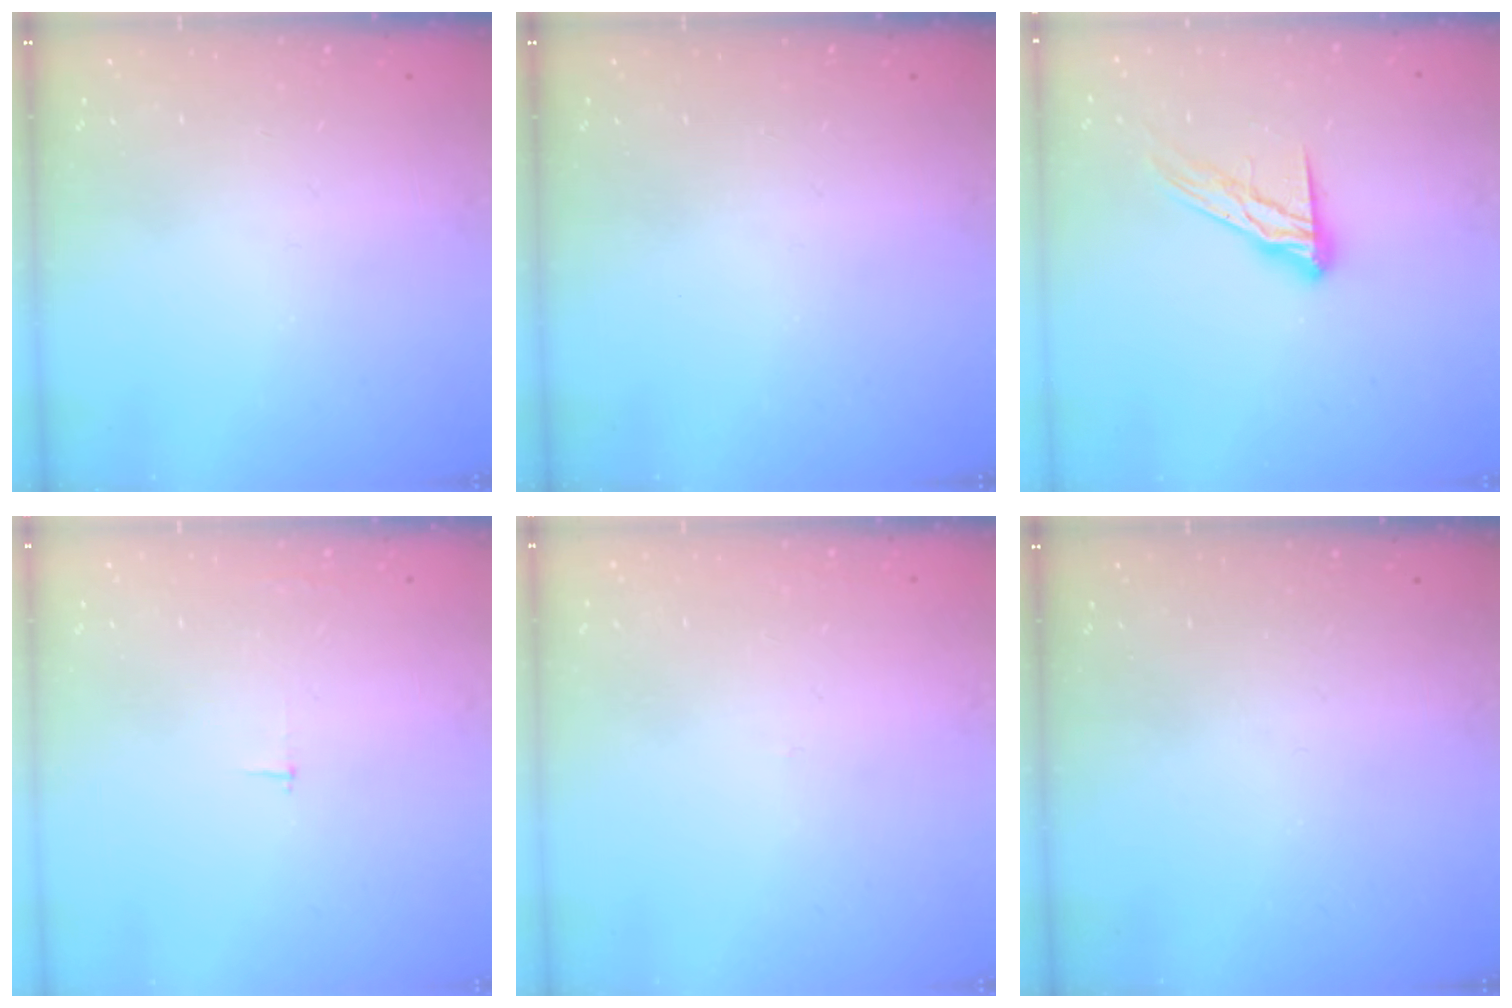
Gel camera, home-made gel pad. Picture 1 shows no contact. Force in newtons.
{"total": 0.0}
{"total": 11.6, "press": 11.6, "slide": 0.9}
{"total": 2.3, "press": 2.3, "slide": 0.2}
{"total": 2.7, "press": 2.7, "slide": 0.3}
{"total": 0.0}